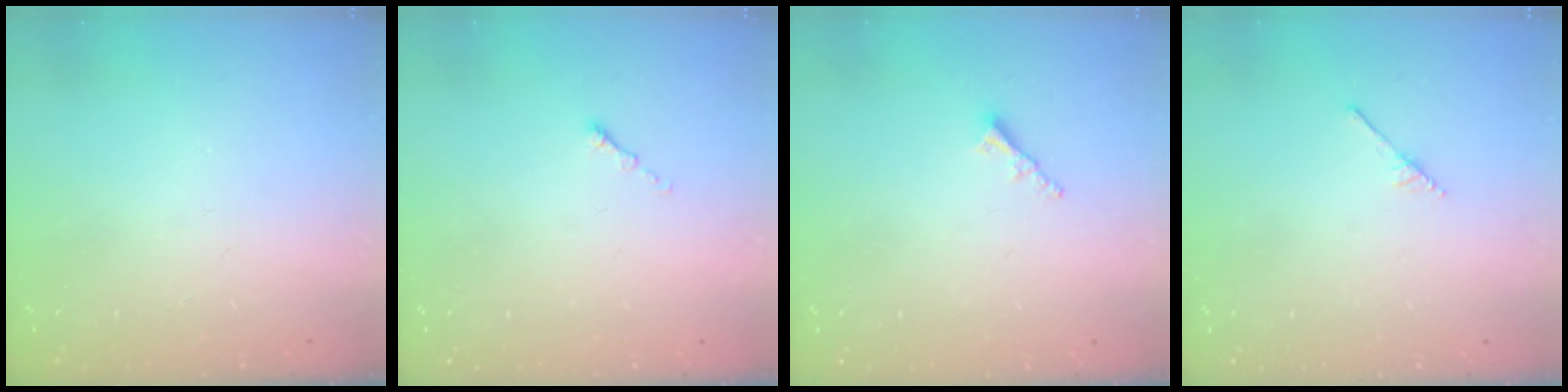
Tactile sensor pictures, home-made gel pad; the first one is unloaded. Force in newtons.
{"total": 0.0}
{"total": 2.3, "press": 2.2, "slide": 0.6}
{"total": 2.5, "press": 2.4, "slide": 0.3}